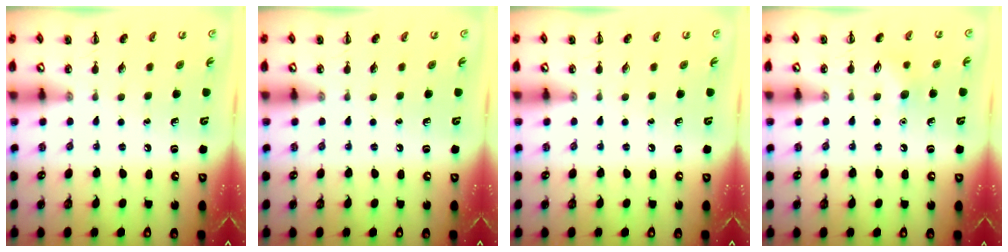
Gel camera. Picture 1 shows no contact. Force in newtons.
{"total": 0.0}
{"total": 0.0}
{"total": 6.8, "press": 6.6, "slide": 1.5}